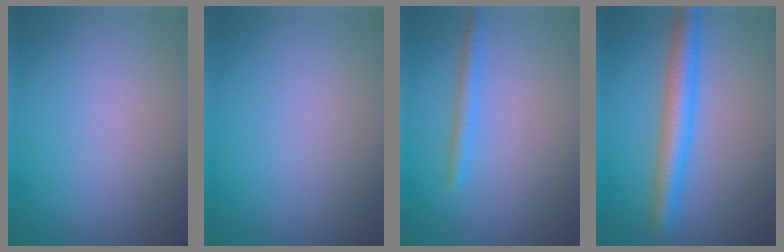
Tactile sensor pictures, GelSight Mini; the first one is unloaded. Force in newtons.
{"total": 0.0}
{"total": 1.6, "press": 1.6, "slide": 0.0}
{"total": 4.3, "press": 4.3, "slide": 0.1}